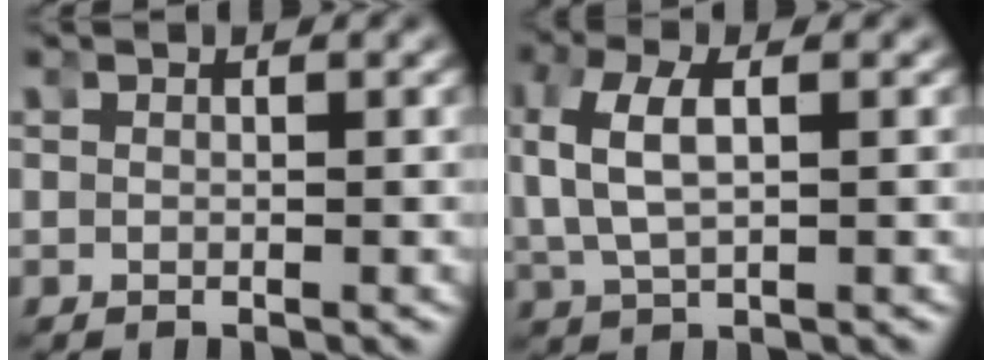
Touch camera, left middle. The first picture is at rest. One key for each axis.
{"total": 4.3, "fx": 0.6, "fy": 2.2, "fz": 3.6, "tx": -0.097, "ty": 0.001, "tz": 0.019}